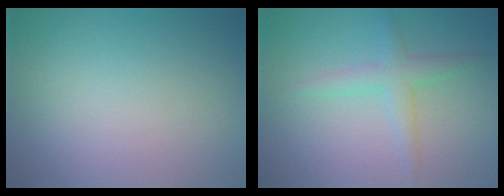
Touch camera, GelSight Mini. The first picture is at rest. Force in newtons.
{"total": 2.2, "press": 2.2, "slide": 0.2}